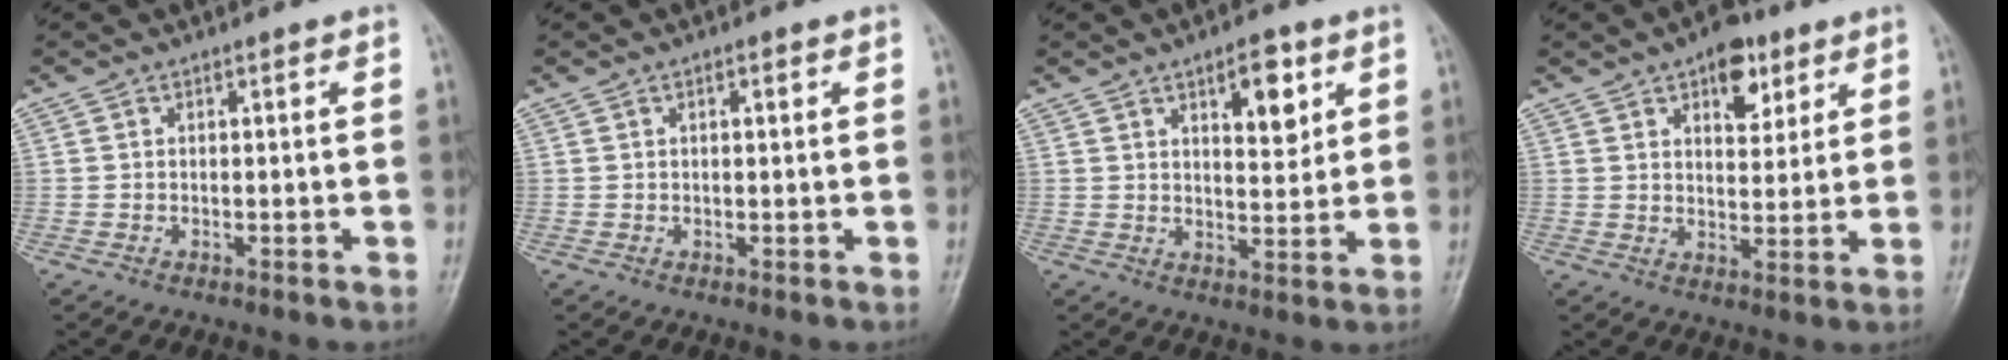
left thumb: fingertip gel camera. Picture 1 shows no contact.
{"total": 1.1, "force": [0.4, 0.4, 0.9], "torque": [-0.014, 0.002, 0.005]}
{"total": 7.6, "force": [3.7, 3.4, 5.8], "torque": [-0.063, -0.021, 0.053]}
{"total": 8.7, "force": [4.8, 4.6, 5.5], "torque": [-0.047, -0.020, 0.066]}